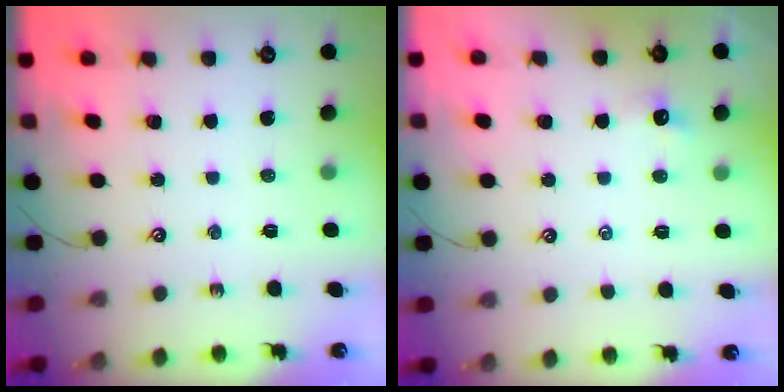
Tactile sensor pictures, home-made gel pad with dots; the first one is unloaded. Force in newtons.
{"total": 1.2, "press": 1.1, "slide": 0.5}